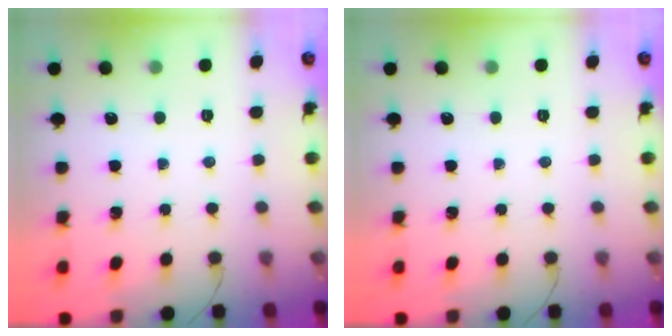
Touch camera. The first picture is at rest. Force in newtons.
{"total": 0.0}